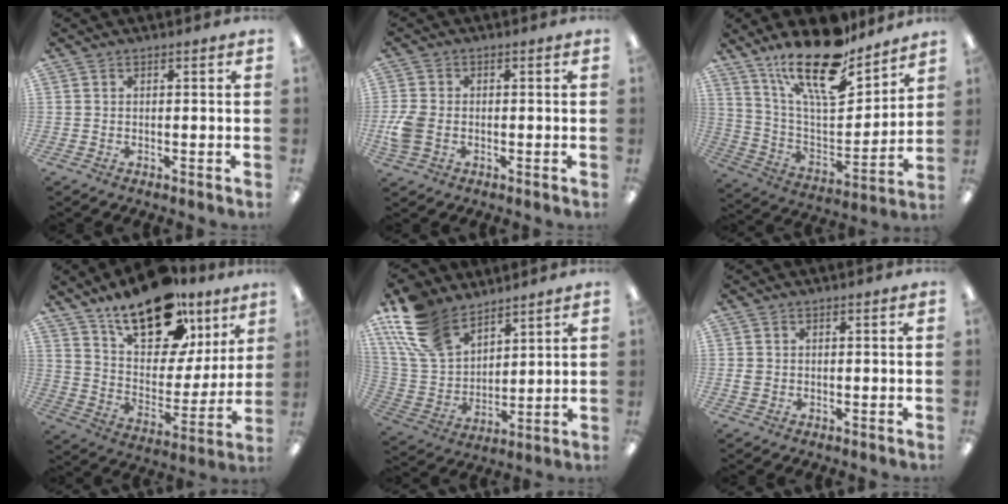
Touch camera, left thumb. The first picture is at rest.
{"total": 6.1, "force": [-1.2, 4.5, 3.9], "torque": [-0.074, 0.006, -0.021]}
{"total": 22.2, "force": [16.2, 7.8, 13.0], "torque": [-0.228, -0.100, 0.280]}
{"total": 21.6, "force": [15.0, 10.4, 11.5], "torque": [-0.180, -0.095, 0.263]}
{"total": 16.4, "force": [11.4, 9.4, 7.3], "torque": [-0.181, -0.044, 0.221]}
{"total": 1.4, "force": [0.0, 1.3, 0.5], "torque": [-0.010, 0.005, 0.000]}